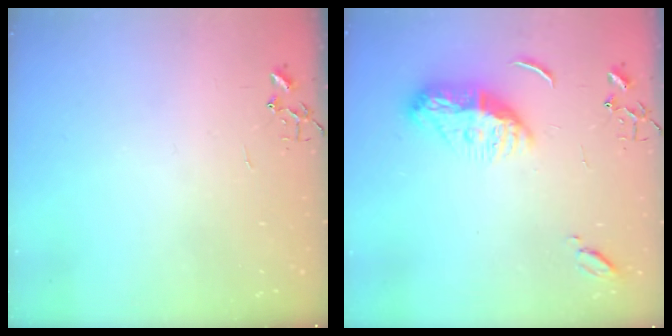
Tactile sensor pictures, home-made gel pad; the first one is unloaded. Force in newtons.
{"total": 11.6, "press": 11.6, "slide": 1.0}